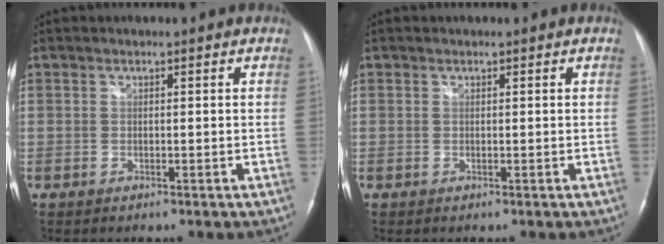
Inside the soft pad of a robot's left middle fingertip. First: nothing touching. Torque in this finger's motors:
{"motor_torque": [-0.16, -0.13, -0.09, -0.01]}